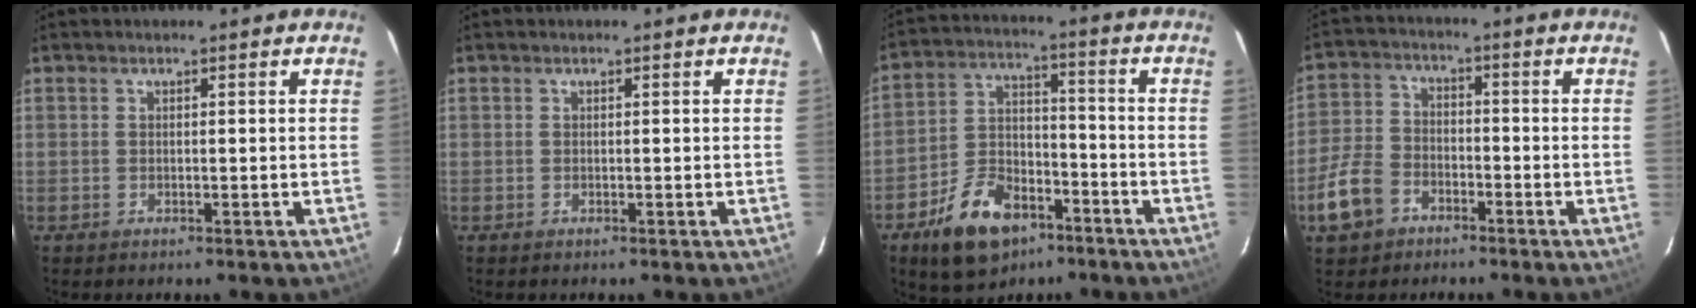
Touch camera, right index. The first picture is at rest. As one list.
[{"total": 0.0}, {"total": 14.5, "force": [-8.7, 8.5, 7.9], "torque": [-0.170, 0.017, -0.138]}, {"total": 9.4, "force": [-5.1, 6.6, 4.3], "torque": [-0.111, 0.015, -0.096]}]